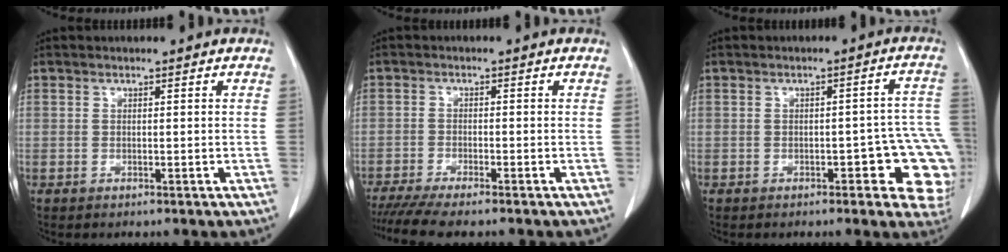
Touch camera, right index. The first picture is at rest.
{"total": 8.0, "force": [-6.7, 0.5, 4.3], "torque": [-0.063, -0.017, -0.109]}
{"total": 9.4, "force": [-2.9, 3.4, 8.3], "torque": [-0.065, 0.013, -0.034]}